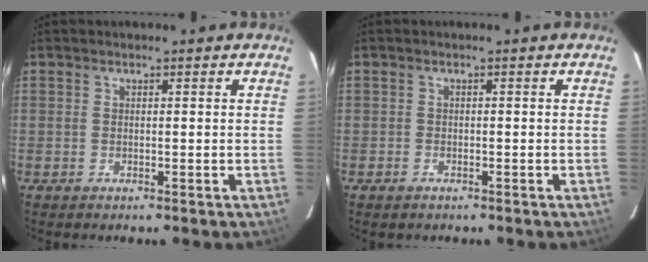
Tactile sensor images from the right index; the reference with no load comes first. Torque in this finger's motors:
{"motor_torque": [0.05, -0.27, -0.18, -0.05]}